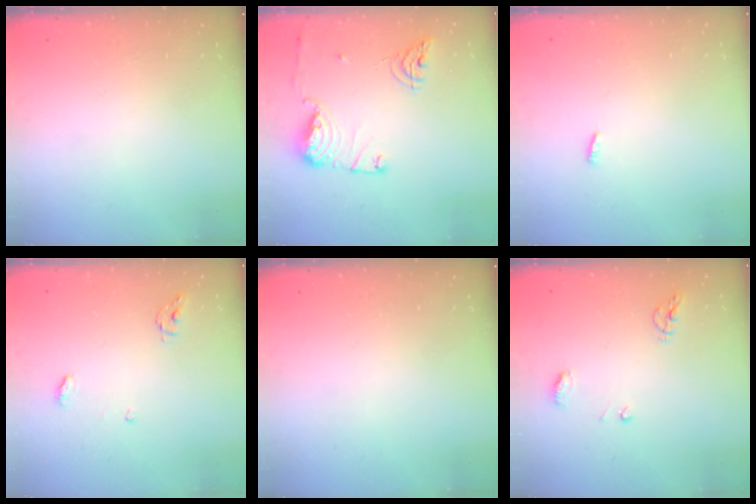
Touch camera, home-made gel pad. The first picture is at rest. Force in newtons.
{"total": 12.0, "press": 11.9, "slide": 1.6}
{"total": 2.3, "press": 2.1, "slide": 0.8}
{"total": 4.4, "press": 4.4, "slide": 0.3}
{"total": 0.0}
{"total": 6.3, "press": 6.3, "slide": 0.7}